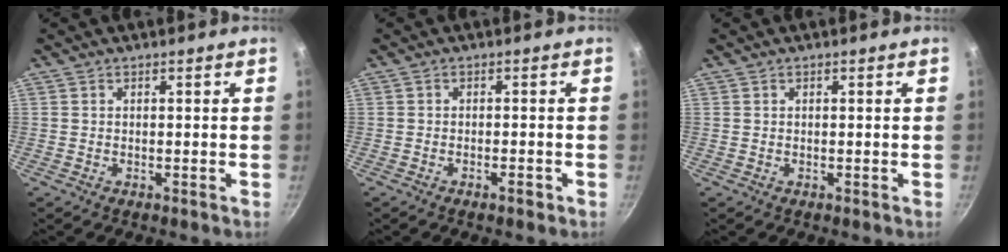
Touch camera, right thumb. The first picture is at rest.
{"total": 1.8, "force": [-1.2, 0.5, 1.3], "torque": [-0.021, 0.008, -0.020]}
{"total": 0.0}